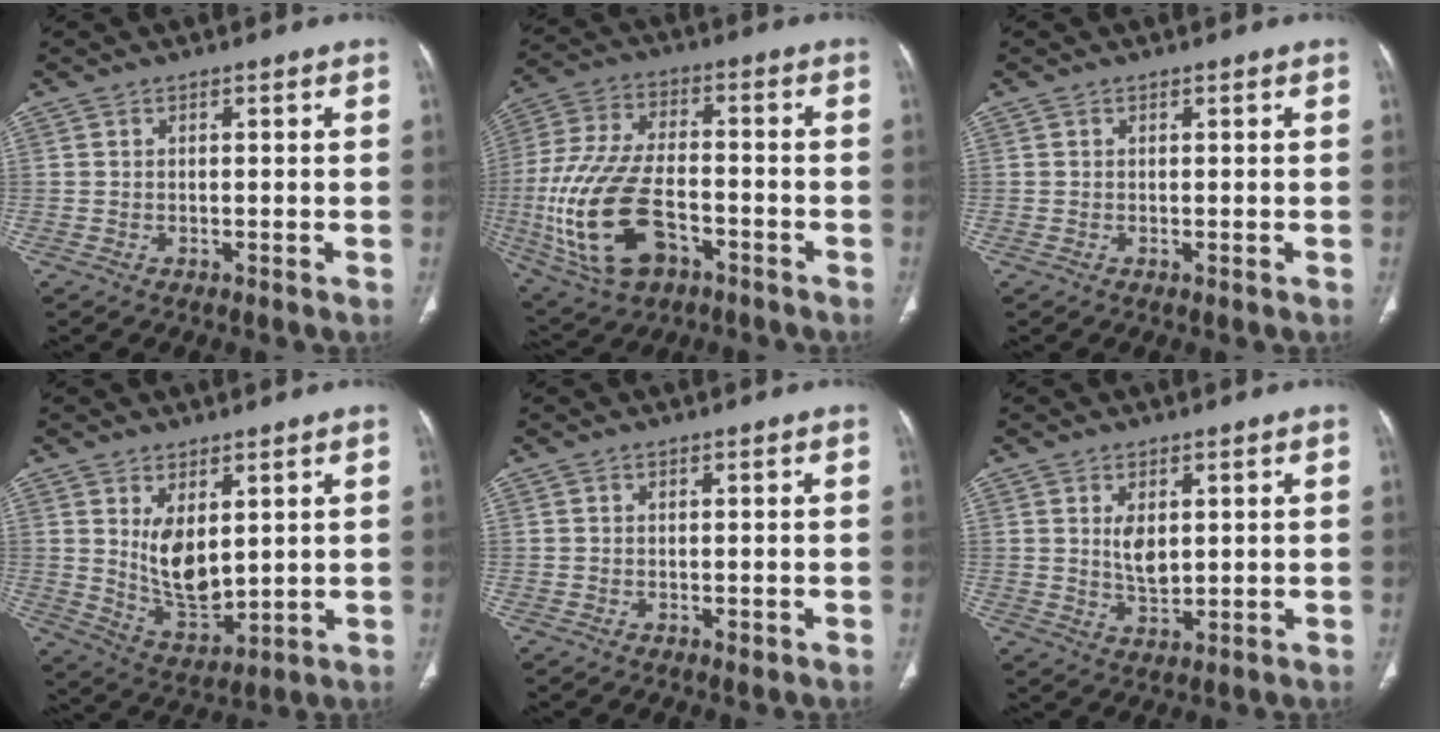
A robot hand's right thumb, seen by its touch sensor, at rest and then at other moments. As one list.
[{"total": 20.2, "force": [-6.4, 11.2, 15.6], "torque": [-0.339, 0.019, -0.104]}, {"total": 0.0}, {"total": 9.7, "force": [2.6, 5.2, 7.8], "torque": [-0.118, -0.030, 0.069]}, {"total": 0.9, "force": [-0.1, 0.6, 0.7], "torque": [-0.008, -0.002, 0.001]}, {"total": 5.0, "force": [1.3, 2.7, 3.9], "torque": [-0.061, -0.014, 0.031]}]